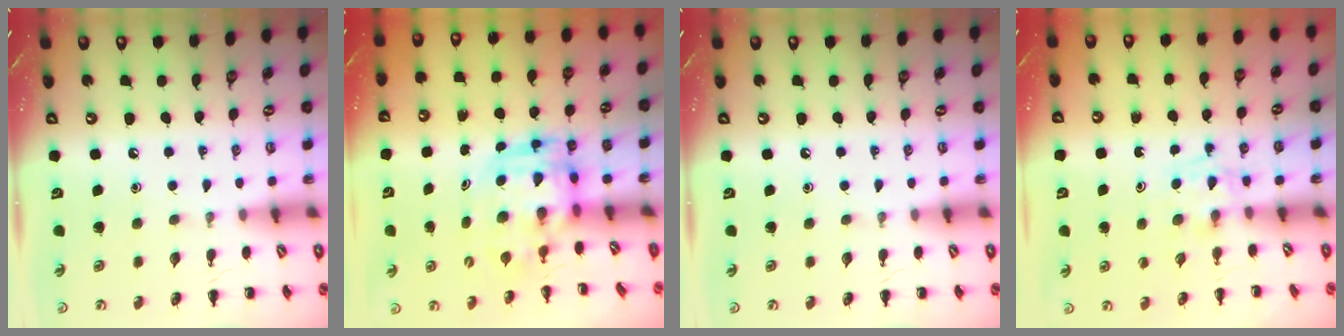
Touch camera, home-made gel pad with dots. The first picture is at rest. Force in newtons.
{"total": 3.5, "press": 3.4, "slide": 0.7}
{"total": 0.0}
{"total": 3.3, "press": 3.0, "slide": 1.3}